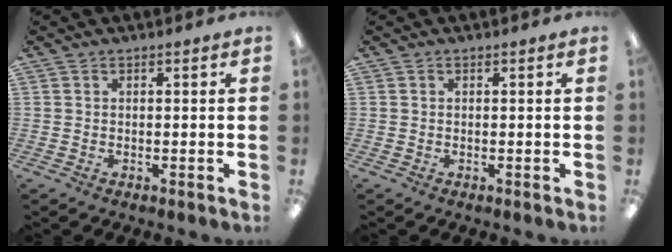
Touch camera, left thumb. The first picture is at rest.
{"total": 0.0}